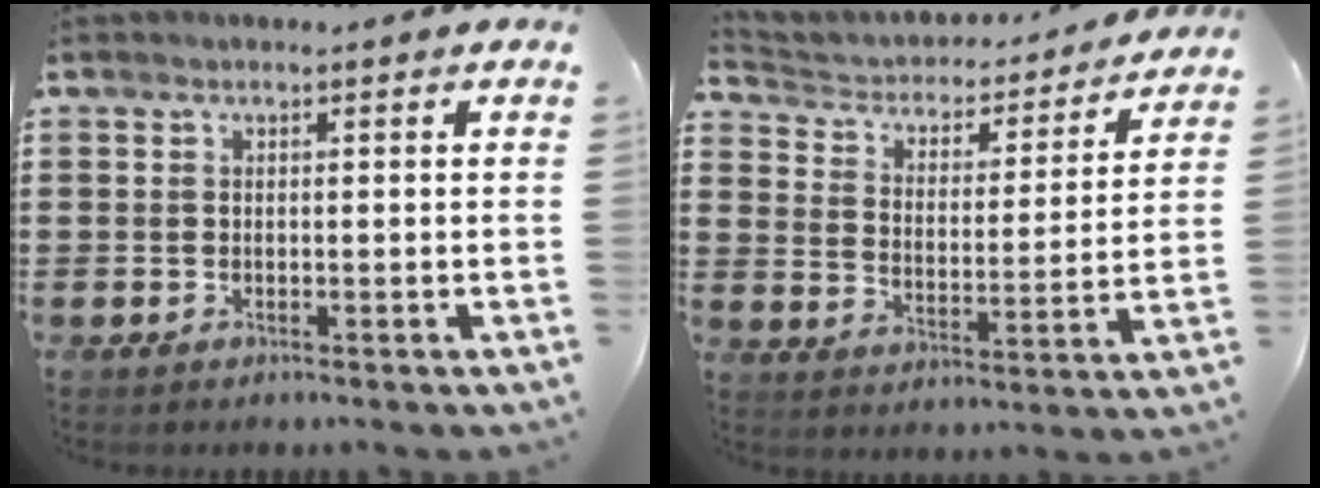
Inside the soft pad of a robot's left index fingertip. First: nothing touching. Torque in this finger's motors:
{"motor_torque": [1.55, -0.59, 0.37, 0.02]}